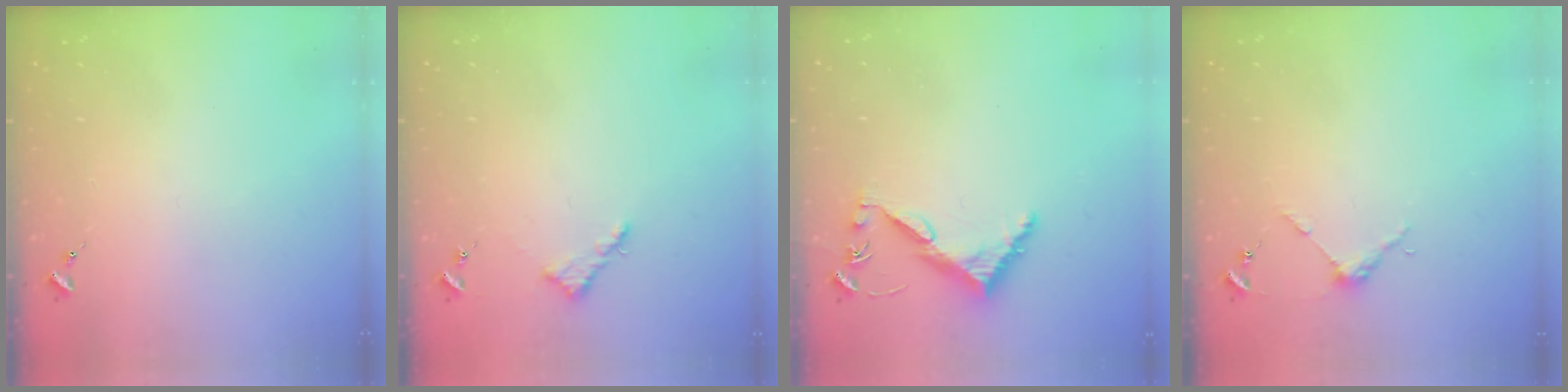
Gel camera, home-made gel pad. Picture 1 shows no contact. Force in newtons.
{"total": 5.6, "press": 5.6, "slide": 0.6}
{"total": 6.2, "press": 6.2, "slide": 0.5}
{"total": 3.7, "press": 3.7, "slide": 0.3}